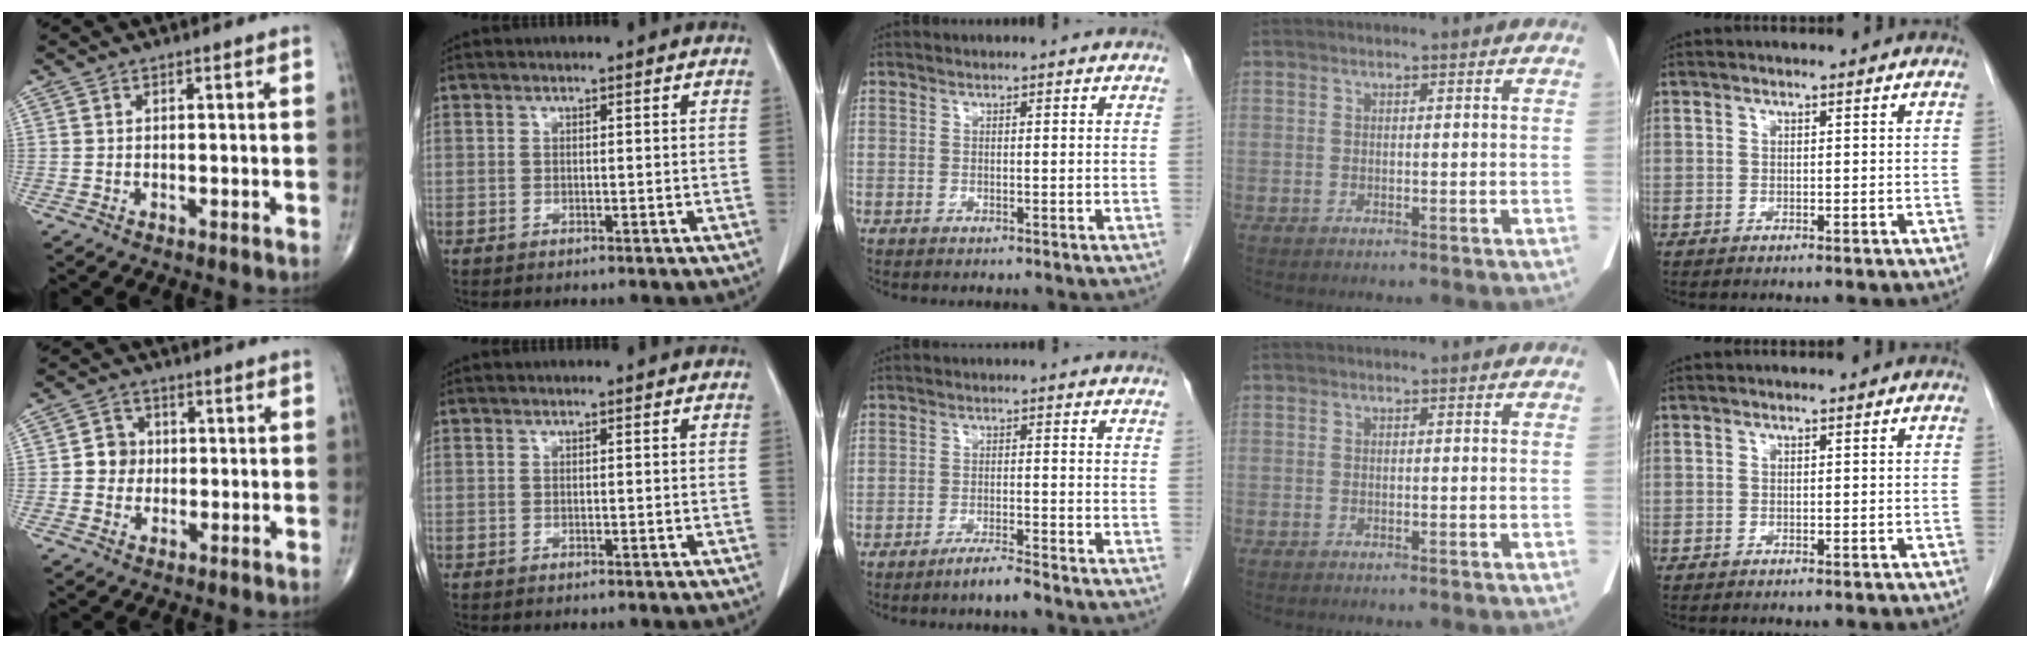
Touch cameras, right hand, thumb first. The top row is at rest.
{"thumb": {"total": 4.6, "force": [-0.1, 4.2, 1.7], "torque": [-0.004, 0.008, -0.008]}, "middle": {"total": 3.8, "force": [-3.1, 0.0, 2.1], "torque": [-0.037, -0.004, -0.058]}}